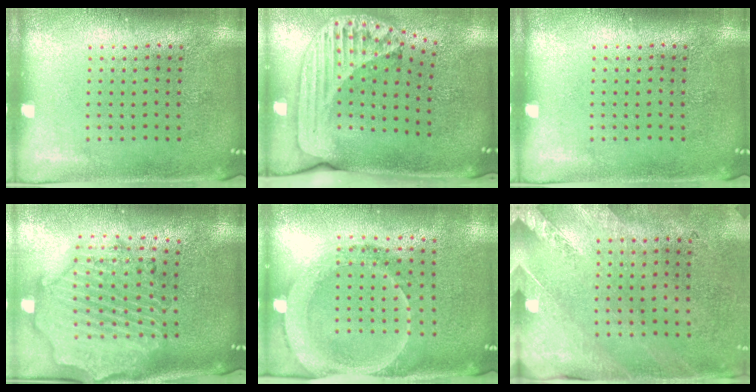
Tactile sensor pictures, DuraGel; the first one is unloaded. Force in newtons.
{"total": 2.5, "press": 1.8, "slide": 1.7}
{"total": 0.0}
{"total": 3.1, "press": 2.6, "slide": 1.5}
{"total": 1.8, "press": 1.6, "slide": 0.7}
{"total": 2.4, "press": 2.1, "slide": 1.3}